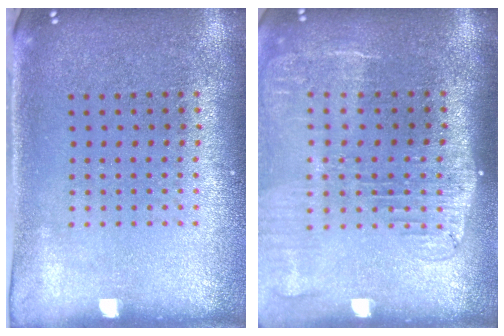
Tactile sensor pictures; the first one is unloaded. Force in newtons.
{"total": 2.2, "press": 1.8, "slide": 1.2}